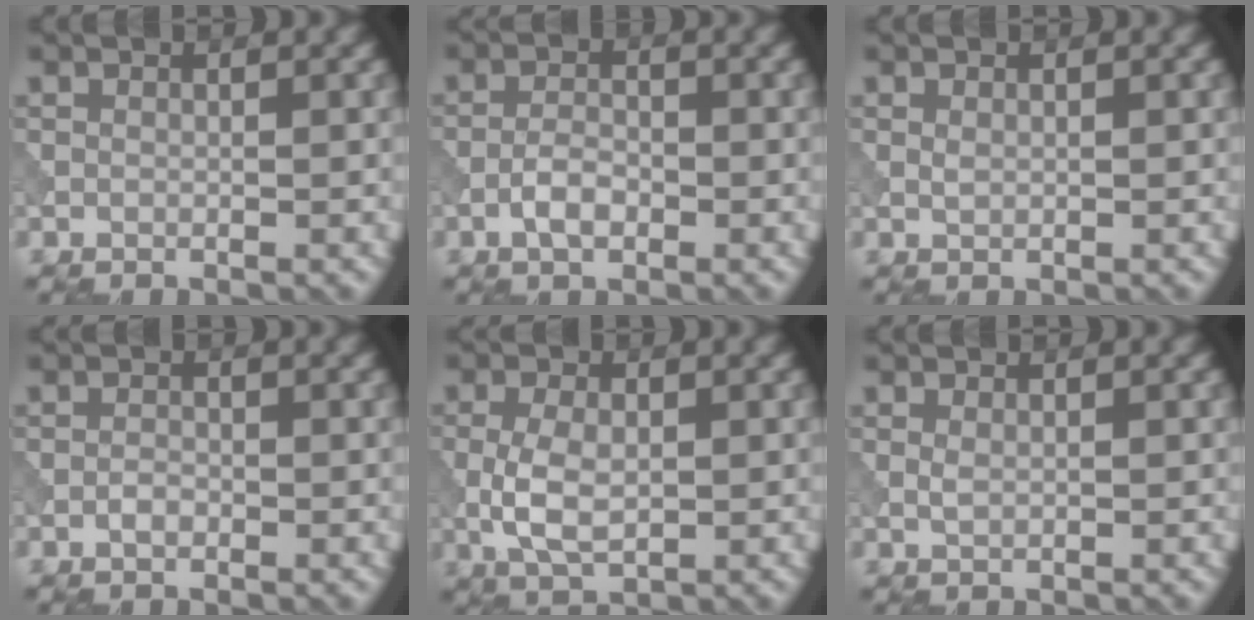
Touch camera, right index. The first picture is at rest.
{"total": 2.5, "force": [-1.1, 1.2, 1.9], "torque": [-0.035, 0.005, -0.026]}
{"total": 0.7, "force": [0.1, 0.5, 0.5], "torque": [-0.013, 0.000, 0.004]}
{"total": 1.1, "force": [-0.5, 0.6, 0.8], "torque": [-0.015, 0.002, -0.013]}
{"total": 4.3, "force": [-0.5, 2.4, 3.5], "torque": [-0.080, -0.002, -0.010]}
{"total": 1.0, "force": [0.1, 0.6, 0.7], "torque": [-0.019, -0.001, 0.003]}